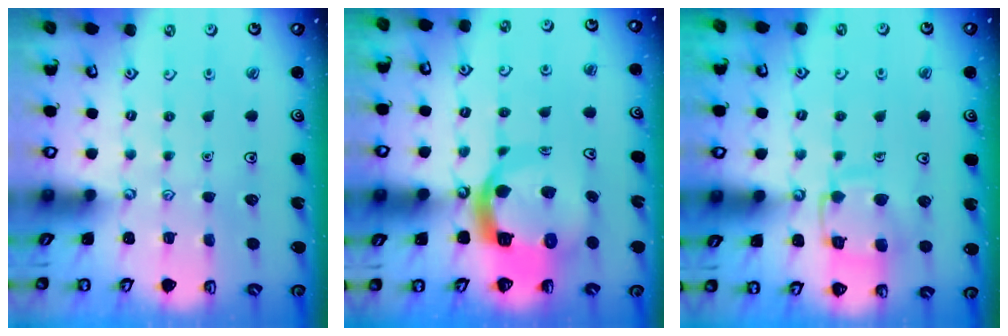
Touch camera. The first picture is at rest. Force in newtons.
{"total": 11.9, "press": 11.8, "slide": 1.4}
{"total": 12.3, "press": 12.2, "slide": 1.1}